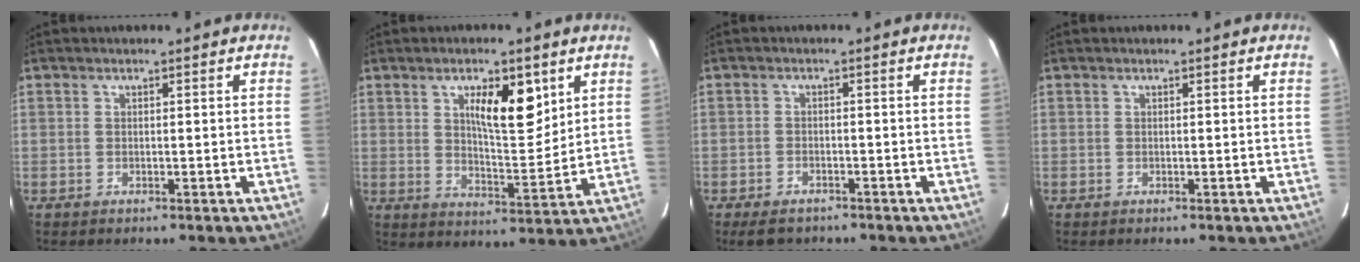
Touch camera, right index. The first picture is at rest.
{"total": 9.3, "force": [4.2, 2.9, 7.8], "torque": [-0.125, -0.002, 0.073]}
{"total": 4.2, "force": [-3.4, 2.1, 1.5], "torque": [-0.027, -0.003, -0.048]}
{"total": 0.0}